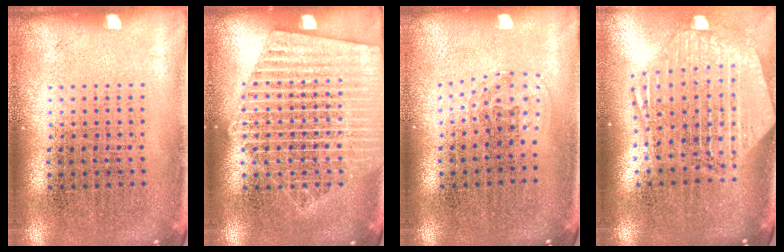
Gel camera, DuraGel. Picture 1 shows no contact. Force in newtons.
{"total": 2.1, "press": 2.1, "slide": 0.2}
{"total": 1.0, "press": 0.6, "slide": 0.7}
{"total": 2.8, "press": 2.3, "slide": 1.5}